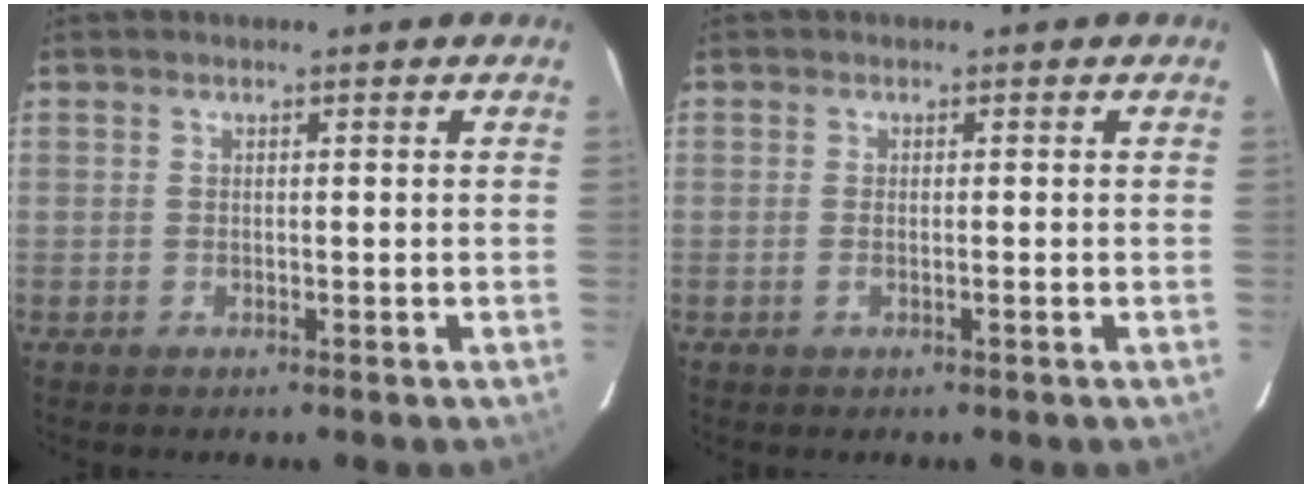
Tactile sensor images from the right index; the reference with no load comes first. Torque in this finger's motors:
{"motor_torque": [-0.10, 0.03, -0.07, 0.00]}